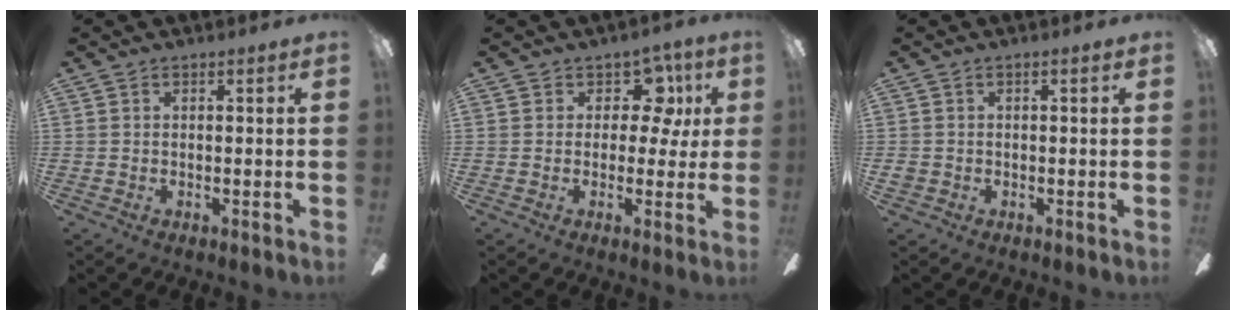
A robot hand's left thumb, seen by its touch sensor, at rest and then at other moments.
{"total": 8.7, "force": [3.4, 6.2, 4.9], "torque": [-0.073, -0.007, 0.062]}
{"total": 1.3, "force": [-0.4, 1.0, 0.7], "torque": [-0.011, 0.003, -0.008]}